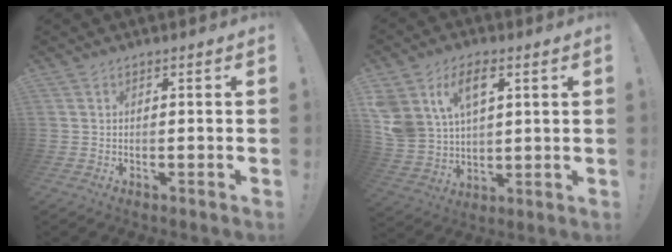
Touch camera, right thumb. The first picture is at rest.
{"total": 11.9, "force": [5.9, 7.9, 6.6], "torque": [-0.127, -0.023, 0.117]}